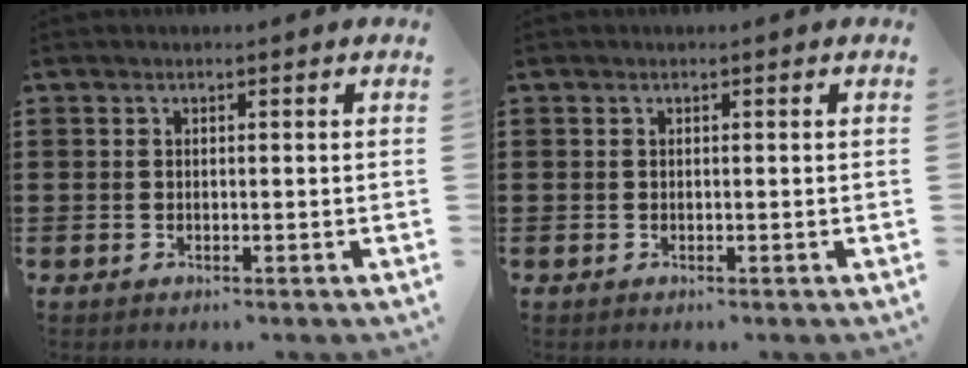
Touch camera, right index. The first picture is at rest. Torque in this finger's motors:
{"motor_torque": [0.02, 0.30, 0.00, 0.00]}